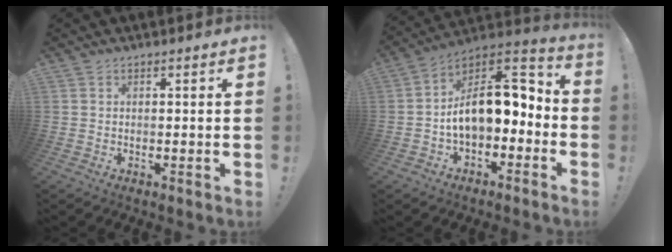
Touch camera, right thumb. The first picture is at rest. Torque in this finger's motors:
{"motor_torque": [1.27, 0.71, 0.21, -0.08, 0.19]}